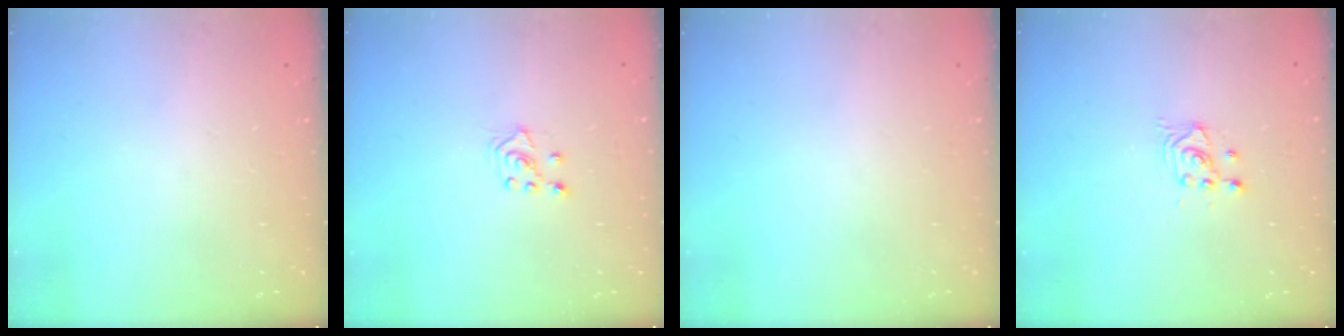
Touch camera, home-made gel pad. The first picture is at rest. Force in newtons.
{"total": 3.0, "press": 2.9, "slide": 0.7}
{"total": 0.0}
{"total": 2.7, "press": 2.7, "slide": 0.2}